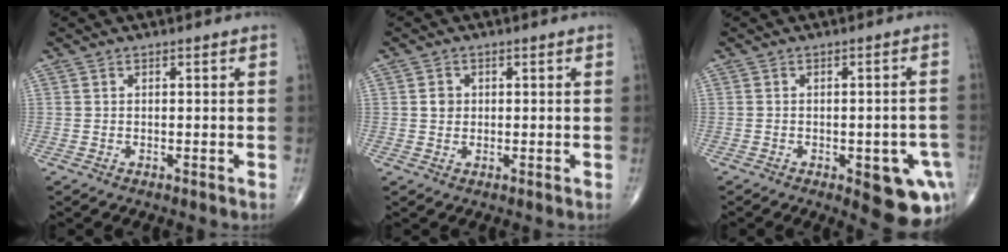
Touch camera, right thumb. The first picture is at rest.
{"total": 2.0, "force": [0.2, 1.8, 0.9], "torque": [-0.007, 0.002, 0.004]}
{"total": 11.9, "force": [-4.7, 4.9, 9.8], "torque": [-0.082, 0.015, -0.046]}